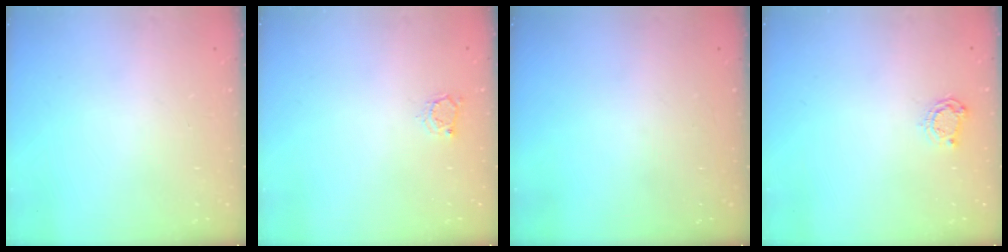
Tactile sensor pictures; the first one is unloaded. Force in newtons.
{"total": 2.9, "press": 2.9, "slide": 0.4}
{"total": 0.0}
{"total": 5.3, "press": 5.2, "slide": 0.7}